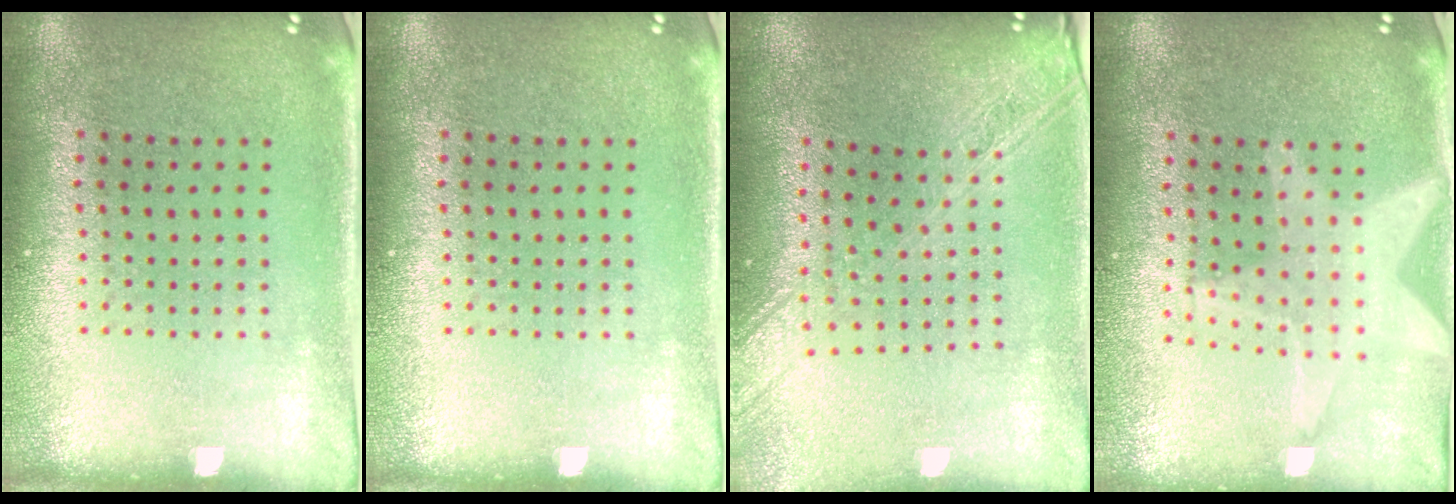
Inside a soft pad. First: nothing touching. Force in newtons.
{"total": 0.0}
{"total": 2.2, "press": 1.9, "slide": 1.2}
{"total": 1.3, "press": 1.3, "slide": 0.5}